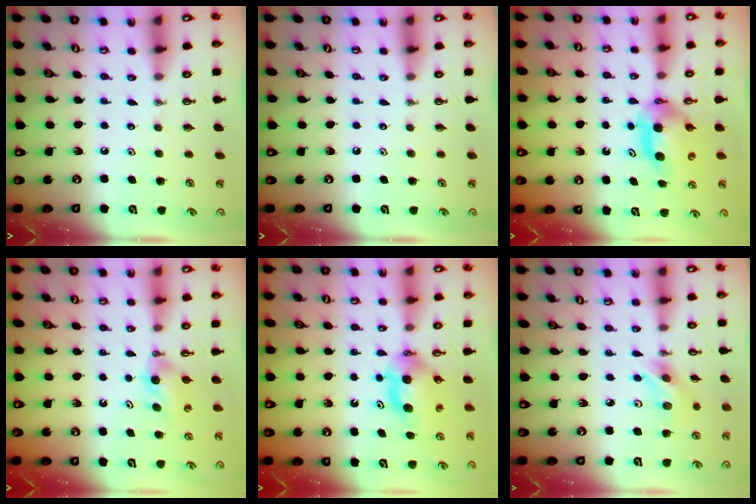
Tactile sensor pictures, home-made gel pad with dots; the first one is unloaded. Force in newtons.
{"total": 0.0}
{"total": 5.1, "press": 5.1, "slide": 0.7}
{"total": 3.8, "press": 3.8, "slide": 0.6}
{"total": 5.8, "press": 5.6, "slide": 1.4}
{"total": 7.0, "press": 7.0, "slide": 0.2}